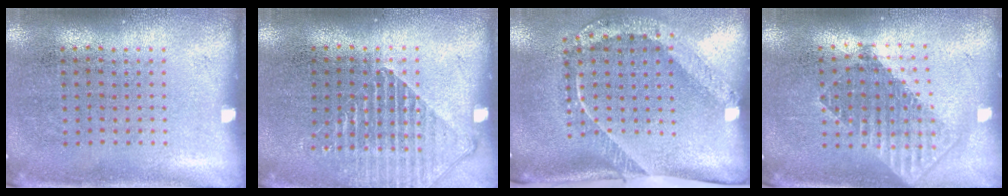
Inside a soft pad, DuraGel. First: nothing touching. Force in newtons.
{"total": 1.3, "press": 1.3, "slide": 0.4}
{"total": 2.5, "press": 1.6, "slide": 1.9}
{"total": 1.8, "press": 1.5, "slide": 1.0}